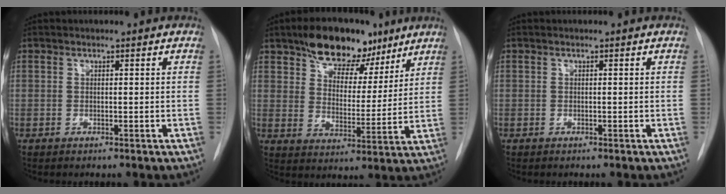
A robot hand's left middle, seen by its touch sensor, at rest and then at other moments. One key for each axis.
{"total": 12.5, "fx": 8.9, "fy": 6.3, "fz": 6.2, "tx": -0.091, "ty": 0.014, "tz": 0.144}
{"total": 0.0}